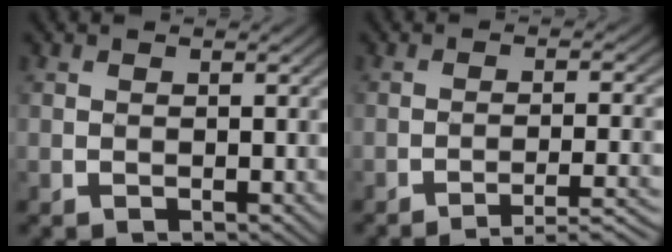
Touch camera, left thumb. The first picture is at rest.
{"total": 6.3, "force": [-4.4, 0.9, 4.4], "torque": [-0.069, 0.012, -0.063]}